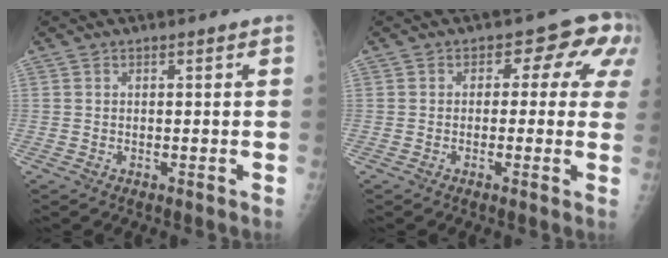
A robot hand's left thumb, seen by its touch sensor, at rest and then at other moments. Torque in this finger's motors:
{"motor_torque": [-0.07, 0.27, -0.28, -0.04, 0.05]}